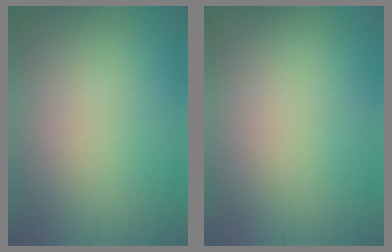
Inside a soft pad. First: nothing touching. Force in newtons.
{"total": 0.0}